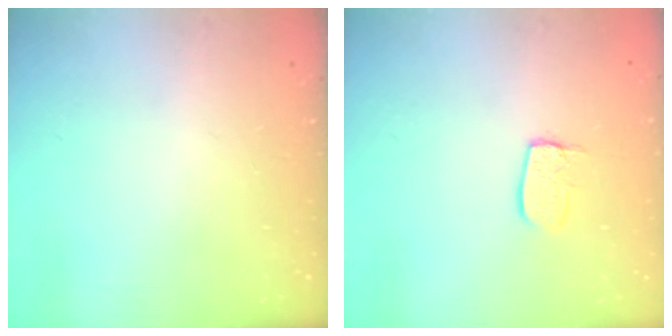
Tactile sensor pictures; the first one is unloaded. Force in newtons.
{"total": 7.0, "press": 7.0, "slide": 0.5}